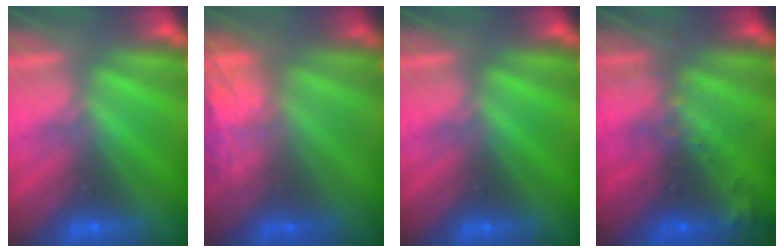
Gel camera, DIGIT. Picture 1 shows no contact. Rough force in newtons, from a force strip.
{"total": 7.3}
{"total": 0.0}
{"total": 7.7}